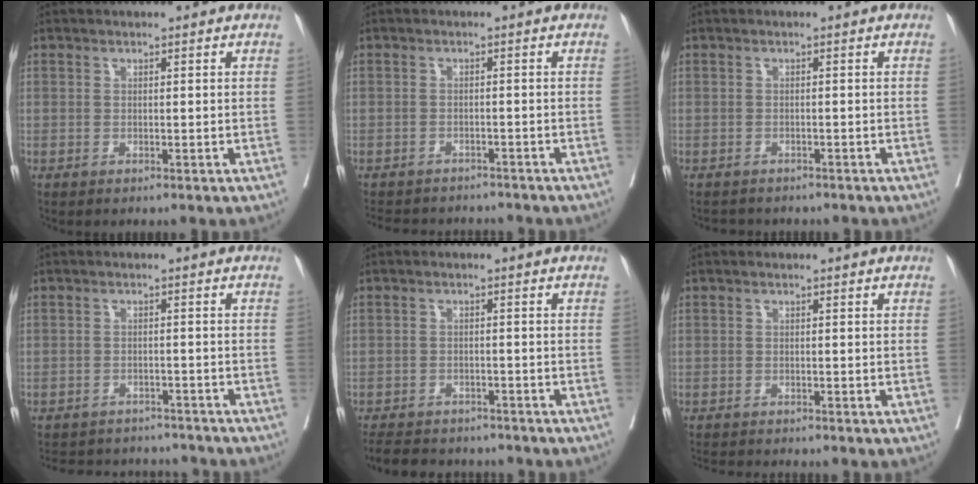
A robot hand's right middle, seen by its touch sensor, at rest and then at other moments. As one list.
[{"total": 9.3, "force": [-8.6, 2.9, 2.0], "torque": [-0.035, 0.006, -0.108]}, {"total": 4.7, "force": [-4.2, 1.8, 1.1], "torque": [-0.018, -0.002, -0.053]}, {"total": 11.4, "force": [-10.8, 3.2, 2.1], "torque": [-0.039, 0.015, -0.134]}, {"total": 11.1, "force": [-9.9, 3.6, 3.4], "torque": [-0.072, -0.001, -0.131]}, {"total": 3.9, "force": [-3.8, 0.0, 1.0], "torque": [-0.009, -0.011, -0.062]}]